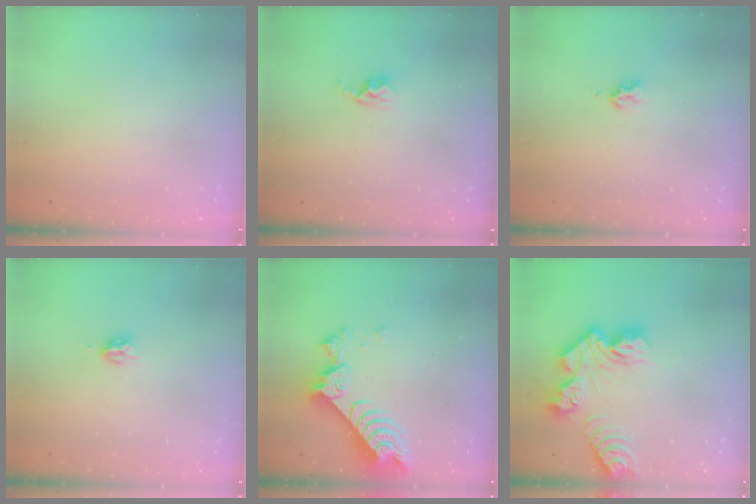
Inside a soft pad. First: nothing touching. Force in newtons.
{"total": 2.5, "press": 2.5, "slide": 0.4}
{"total": 3.2, "press": 3.2, "slide": 0.4}
{"total": 4.2, "press": 4.2, "slide": 0.1}
{"total": 8.3, "press": 8.2, "slide": 1.0}
{"total": 13.2, "press": 13.2, "slide": 1.2}